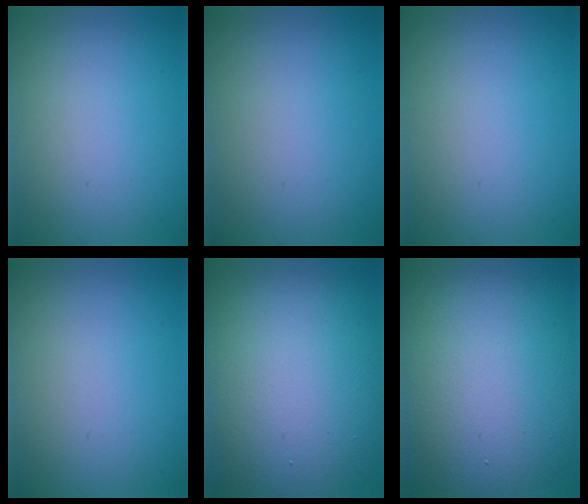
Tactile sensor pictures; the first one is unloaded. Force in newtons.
{"total": 0.0}
{"total": 0.0}
{"total": 0.0}
{"total": 15.4, "press": 15.4, "slide": 0.7}
{"total": 14.7, "press": 14.6, "slide": 0.7}